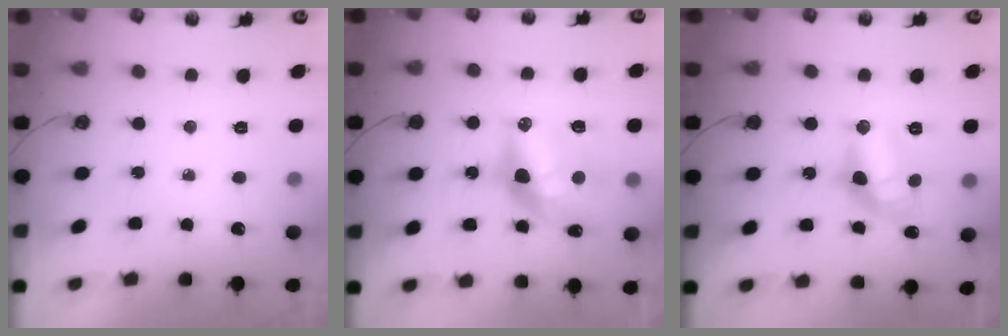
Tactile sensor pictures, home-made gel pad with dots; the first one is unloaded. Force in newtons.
{"total": 14.3, "press": 14.3, "slide": 0.8}
{"total": 11.9, "press": 11.9, "slide": 0.6}